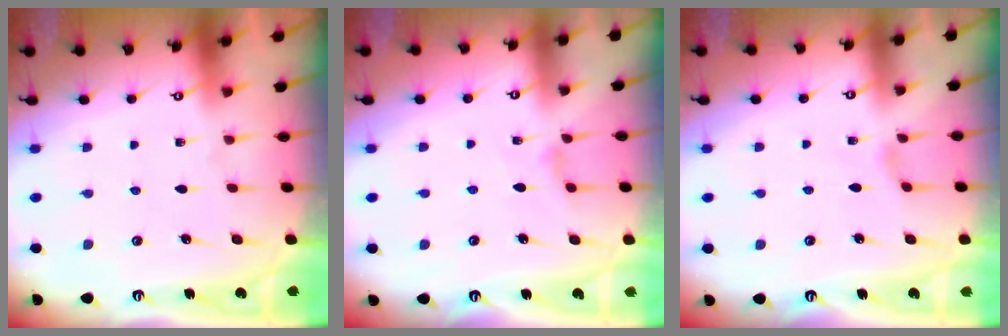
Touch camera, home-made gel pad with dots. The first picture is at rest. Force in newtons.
{"total": 2.1, "press": 2.1, "slide": 0.4}
{"total": 1.9, "press": 1.8, "slide": 0.5}